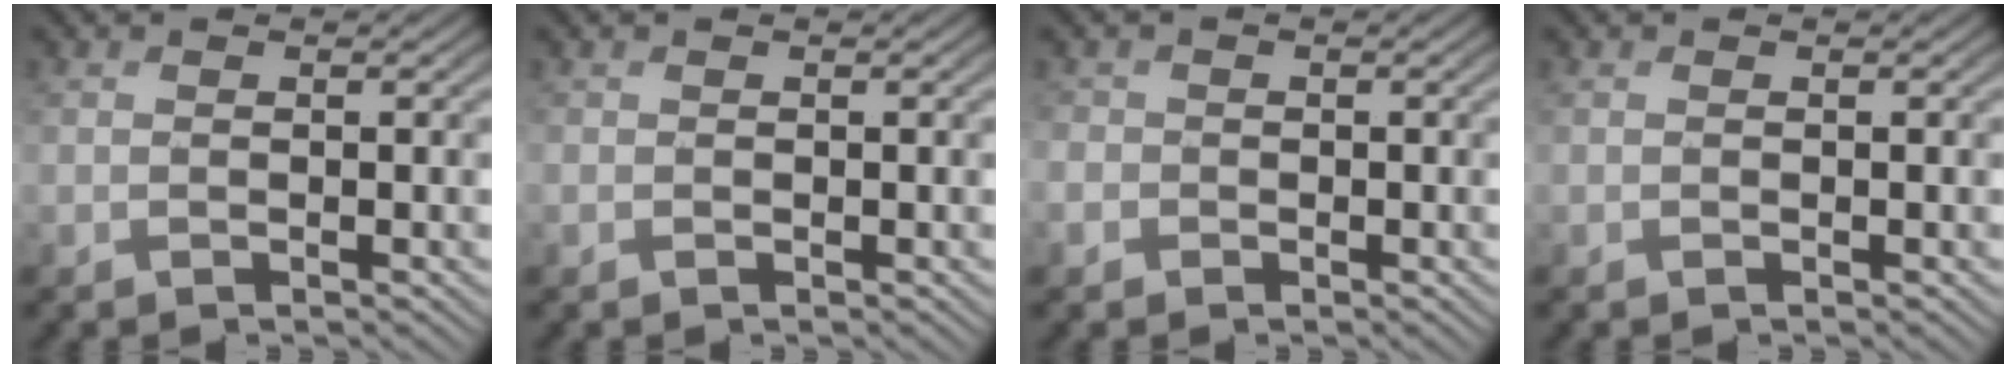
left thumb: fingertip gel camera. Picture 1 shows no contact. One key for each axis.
{"total": 0.0}
{"total": 1.9, "fx": -0.7, "fy": 1.8, "fz": 0.3, "tx": -0.010, "ty": -0.003, "tz": -0.019}
{"total": 0.0}